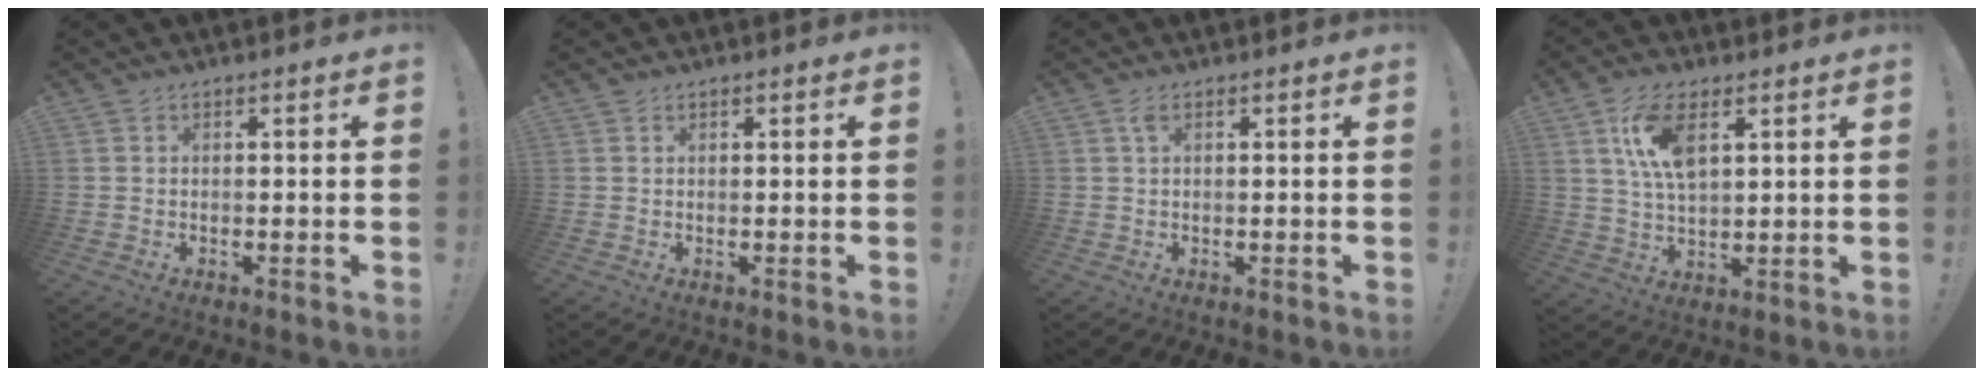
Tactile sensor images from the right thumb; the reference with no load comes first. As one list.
[{"total": 0.7, "force": [0.5, 0.4, 0.2], "torque": [0.000, -0.001, 0.010]}, {"total": 1.7, "force": [0.7, 0.7, 1.4], "torque": [-0.028, 0.002, 0.012]}, {"total": 10.6, "force": [4.6, 5.2, 8.1], "torque": [-0.166, -0.005, 0.083]}]